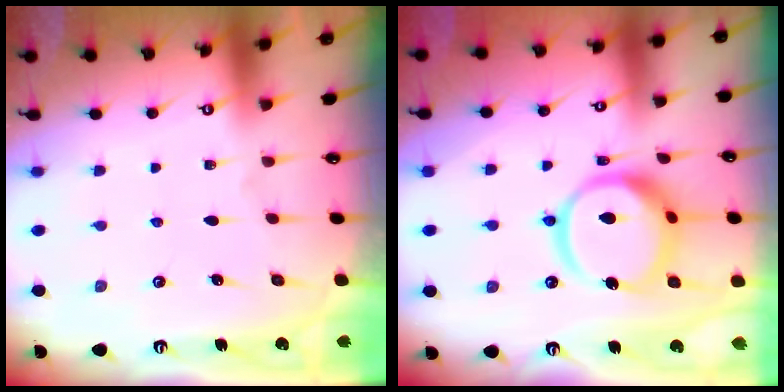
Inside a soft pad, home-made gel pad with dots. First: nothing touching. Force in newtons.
{"total": 15.7, "press": 15.7, "slide": 1.5}